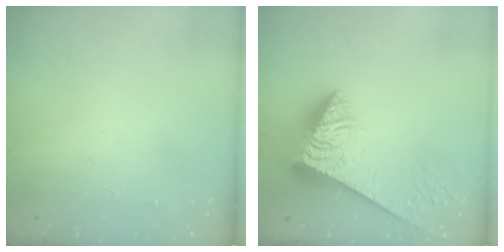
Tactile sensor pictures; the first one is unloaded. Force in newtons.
{"total": 7.4, "press": 7.3, "slide": 1.2}